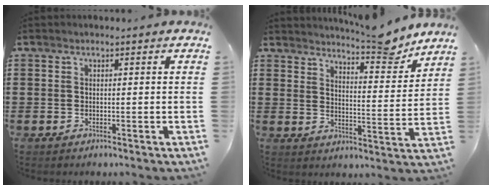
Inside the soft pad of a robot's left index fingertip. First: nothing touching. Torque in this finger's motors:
{"motor_torque": [0.26, -0.16, 0.47, 0.08]}